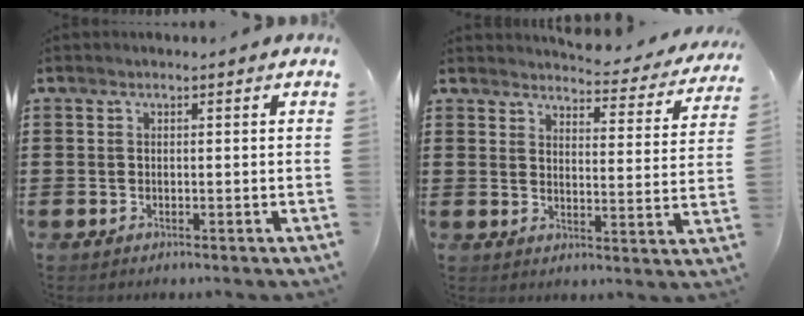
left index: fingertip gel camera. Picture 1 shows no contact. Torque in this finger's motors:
{"motor_torque": [2.14, 0.00, 0.43, 0.05]}